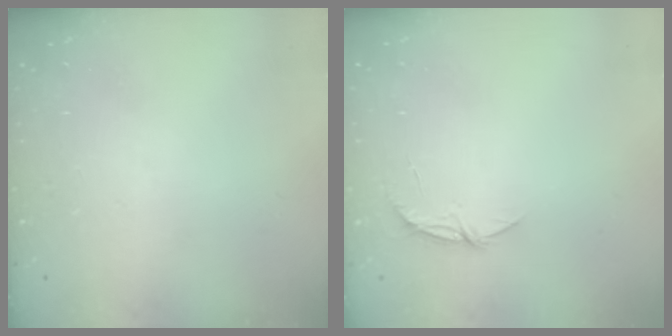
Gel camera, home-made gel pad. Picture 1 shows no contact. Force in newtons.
{"total": 5.6, "press": 5.6, "slide": 0.4}